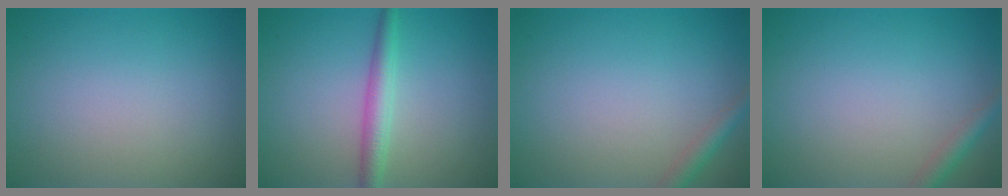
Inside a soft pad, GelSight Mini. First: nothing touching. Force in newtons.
{"total": 2.7, "press": 2.7, "slide": 0.1}
{"total": 1.6, "press": 1.6, "slide": 0.1}
{"total": 1.6, "press": 1.6, "slide": 0.1}